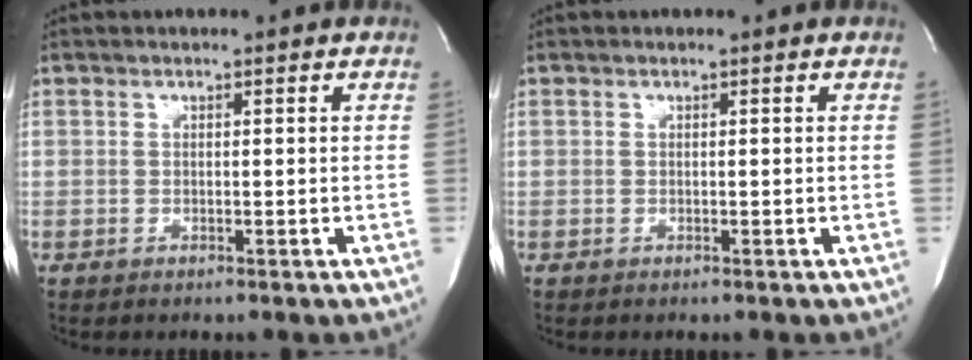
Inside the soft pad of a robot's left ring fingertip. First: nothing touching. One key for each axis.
{"total": 0.0}